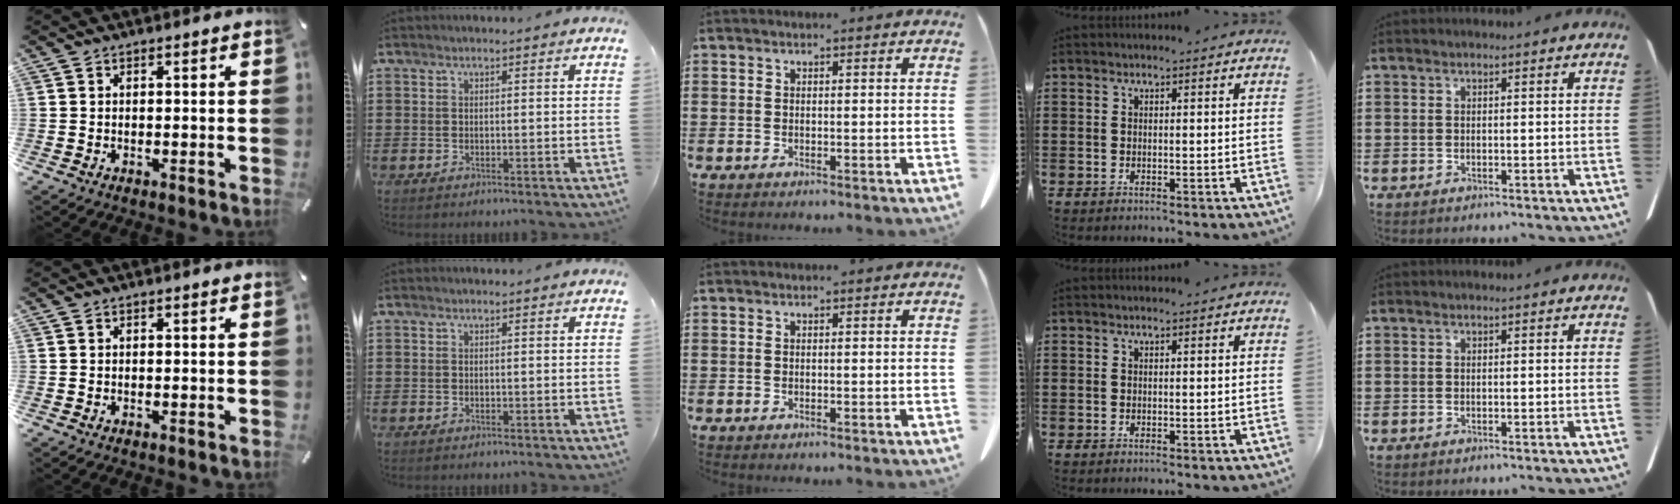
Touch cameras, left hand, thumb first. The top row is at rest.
{}